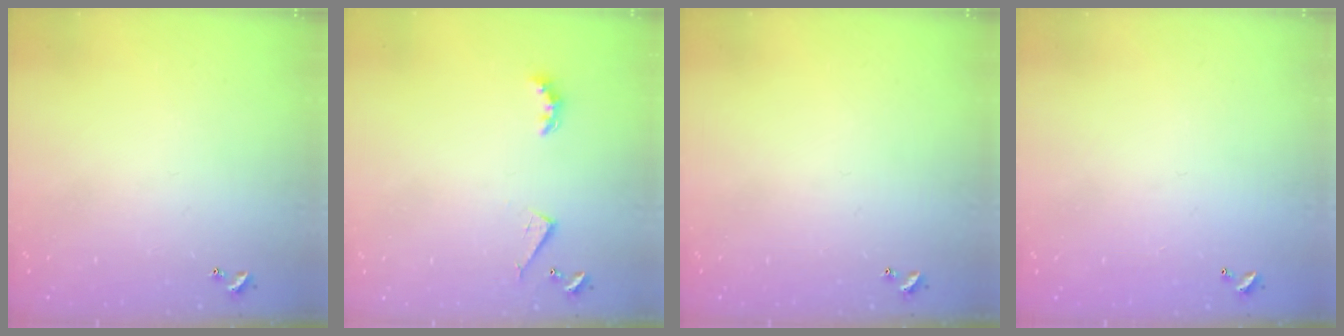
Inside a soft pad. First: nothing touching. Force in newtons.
{"total": 3.5, "press": 3.5, "slide": 0.6}
{"total": 0.0}
{"total": 3.0, "press": 3.0, "slide": 0.1}